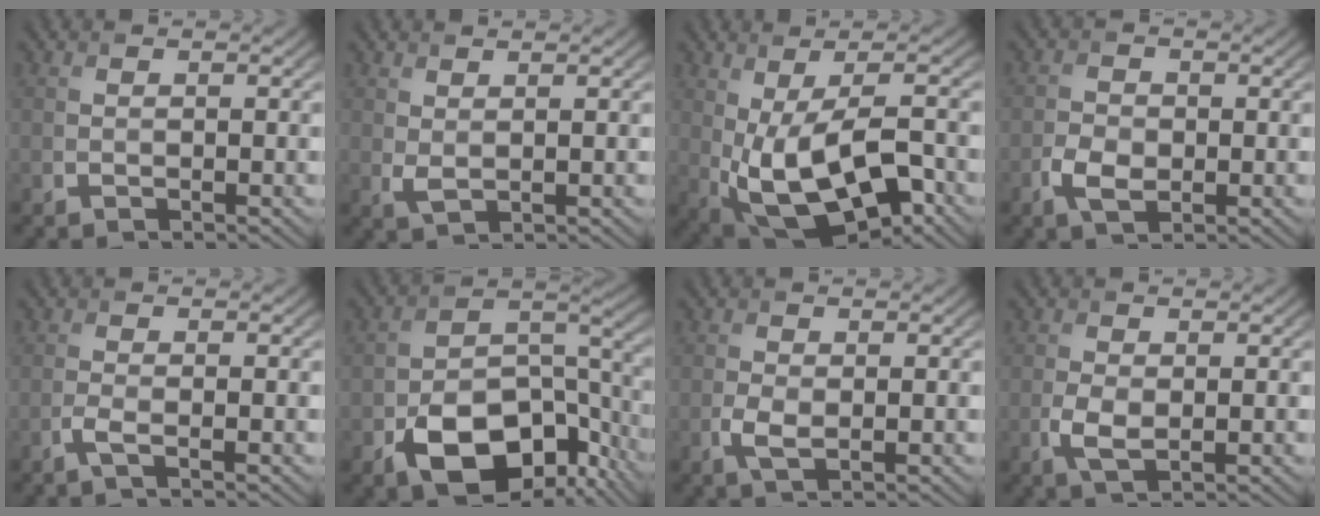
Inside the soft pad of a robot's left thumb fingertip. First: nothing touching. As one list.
[{"total": 1.6, "force": [0.8, 0.7, 1.1], "torque": [-0.032, -0.003, 0.020]}, {"total": 12.8, "force": [-2.8, 6.0, 11.0], "torque": [-0.210, -0.016, -0.037]}, {"total": 3.4, "force": [-1.1, 2.2, 2.2], "torque": [-0.050, -0.005, -0.026]}, {"total": 1.6, "force": [-0.9, 0.2, 1.4], "torque": [-0.033, 0.004, -0.024]}, {"total": 13.4, "force": [-6.8, 7.9, 8.4], "torque": [-0.143, -0.028, -0.114]}, {"total": 2.3, "force": [-0.5, 1.2, 1.9], "torque": [-0.048, -0.005, -0.009]}, {"total": 3.0, "force": [-0.5, 1.6, 2.5], "torque": [-0.060, -0.006, -0.008]}]